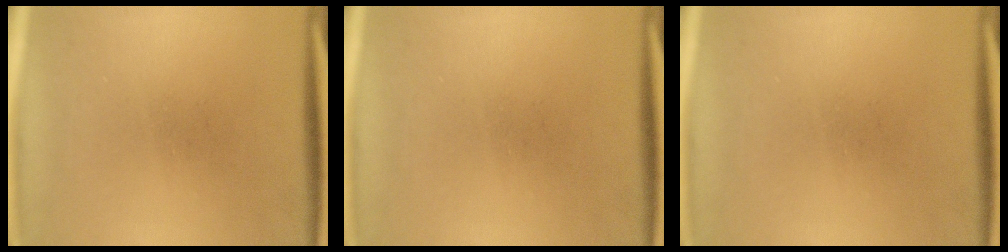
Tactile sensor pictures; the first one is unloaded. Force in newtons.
{"total": 0.0}
{"total": 0.0}